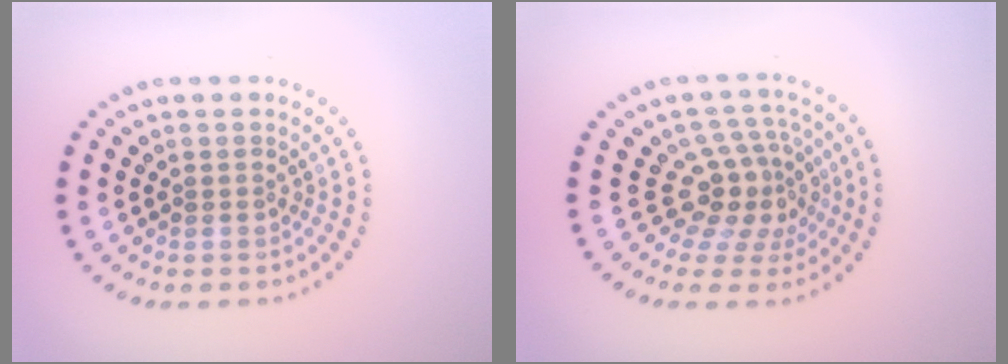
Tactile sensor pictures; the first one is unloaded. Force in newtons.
{"total": 4.3, "press": 3.2, "slide": 2.9}